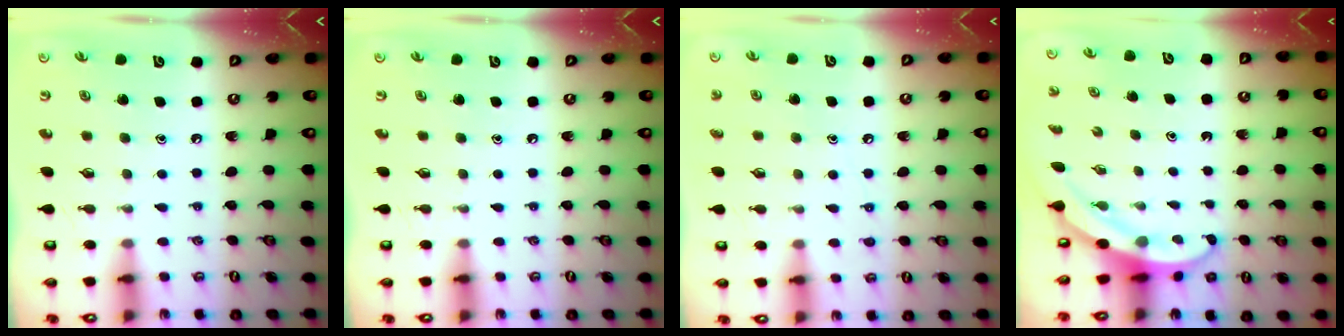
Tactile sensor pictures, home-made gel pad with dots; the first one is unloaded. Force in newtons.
{"total": 0.0}
{"total": 5.2, "press": 5.2, "slide": 0.6}
{"total": 3.3, "press": 3.3, "slide": 0.1}